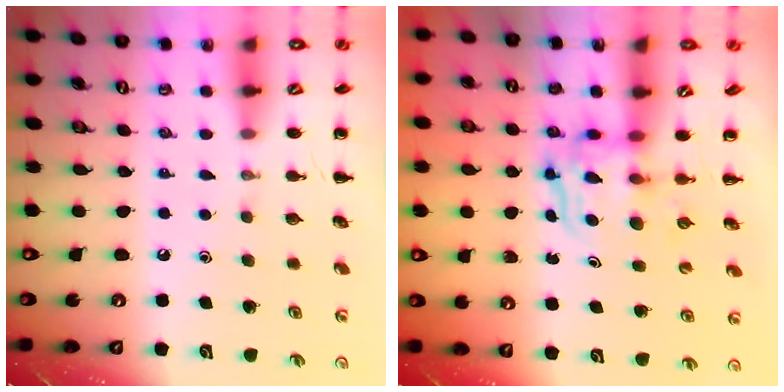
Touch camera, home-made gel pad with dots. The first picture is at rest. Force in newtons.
{"total": 3.4, "press": 3.3, "slide": 0.3}